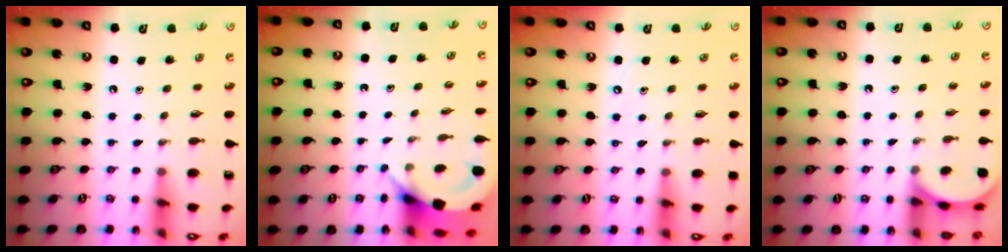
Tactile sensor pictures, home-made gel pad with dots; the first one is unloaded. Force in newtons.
{"total": 3.8, "press": 3.7, "slide": 0.3}
{"total": 3.8, "press": 3.8, "slide": 0.5}
{"total": 2.0, "press": 2.0, "slide": 0.2}